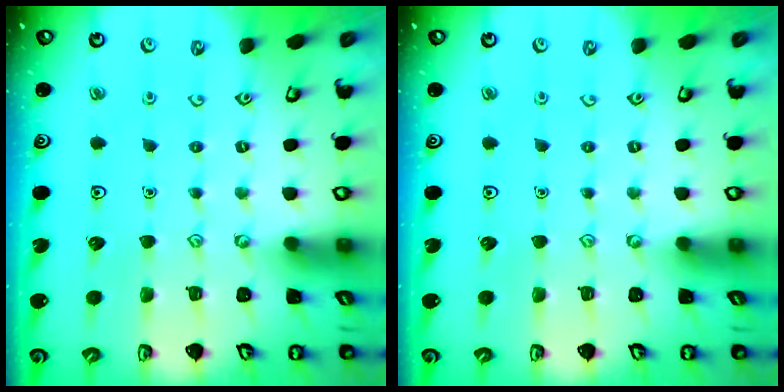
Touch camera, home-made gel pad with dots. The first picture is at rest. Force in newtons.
{"total": 0.0}